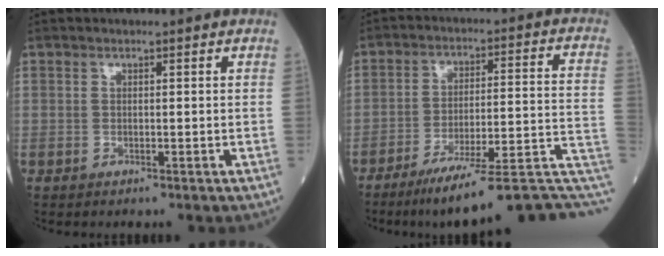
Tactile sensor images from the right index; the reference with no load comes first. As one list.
[{"total": 20.0, "force": [-15.0, 1.6, 13.2], "torque": [-0.116, 0.029, -0.219]}]